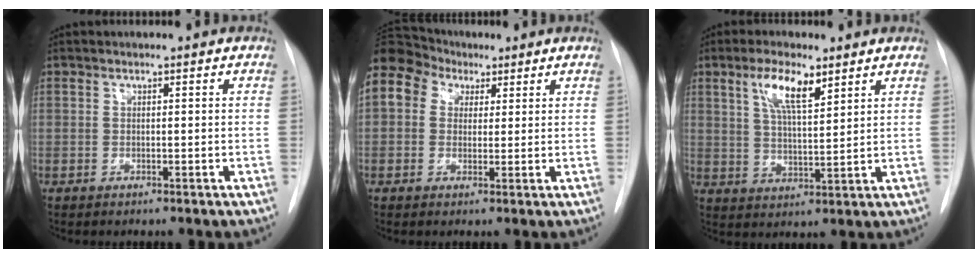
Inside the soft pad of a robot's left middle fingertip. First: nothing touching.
{"total": 20.8, "force": [9.0, 16.3, 9.1], "torque": [-0.286, 0.117, 0.174]}
{"total": 7.1, "force": [4.0, 1.6, 5.6], "torque": [-0.110, 0.001, 0.074]}